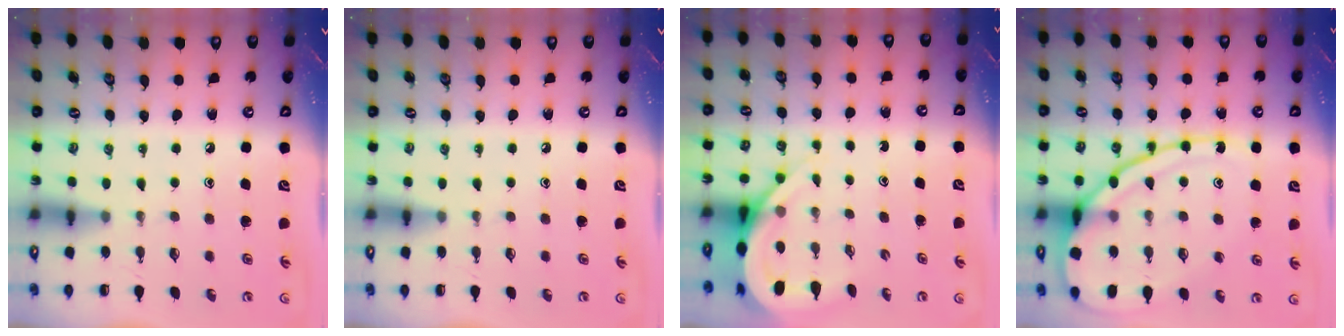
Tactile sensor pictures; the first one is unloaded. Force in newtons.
{"total": 0.0}
{"total": 8.7, "press": 8.6, "slide": 1.1}
{"total": 17.1, "press": 17.1, "slide": 1.4}